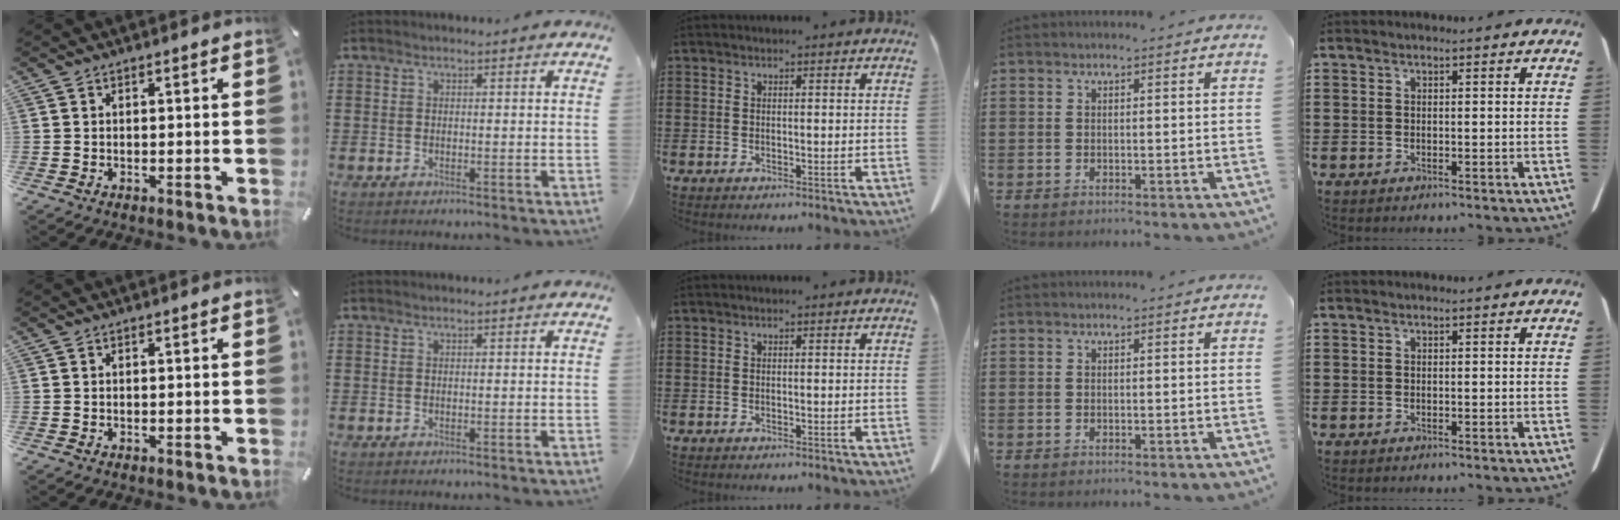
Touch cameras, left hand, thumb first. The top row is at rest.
{}